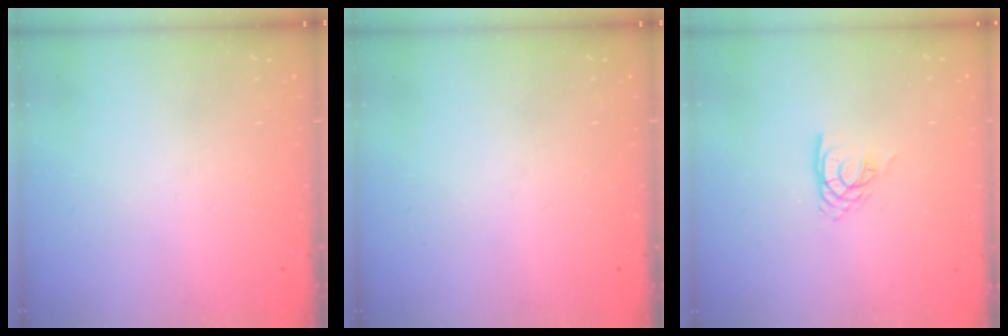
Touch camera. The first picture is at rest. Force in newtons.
{"total": 0.0}
{"total": 6.0, "press": 5.9, "slide": 0.4}